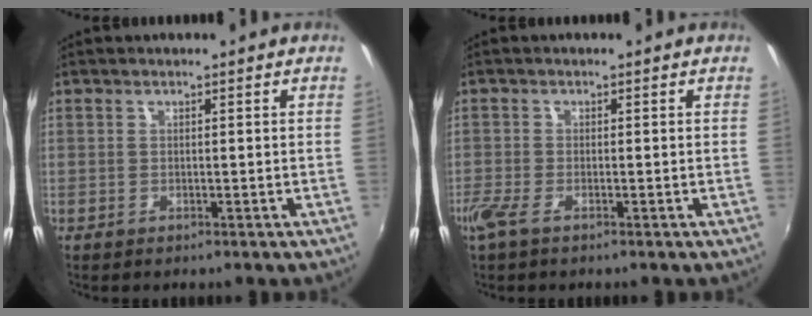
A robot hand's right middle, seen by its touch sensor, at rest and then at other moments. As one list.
[{"total": 2.7, "force": [-1.7, 0.5, 2.0], "torque": [-0.044, -0.011, -0.036]}]